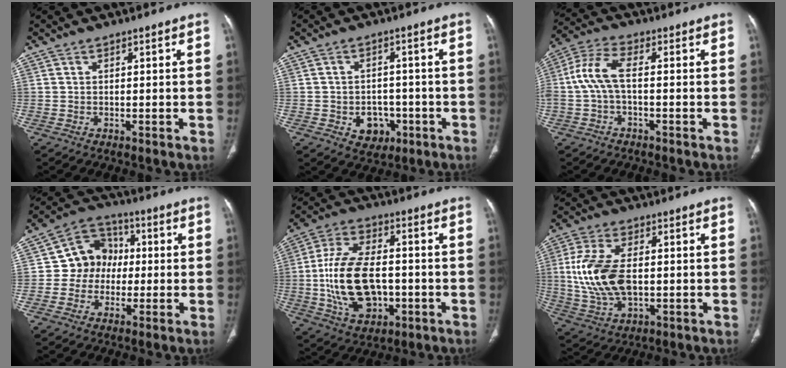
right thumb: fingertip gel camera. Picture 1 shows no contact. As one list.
[{"total": 6.2, "force": [-2.2, 5.0, 3.0], "torque": [-0.015, 0.018, -0.021]}, {"total": 7.7, "force": [-0.6, 3.2, 7.0], "torque": [-0.168, 0.028, -0.019]}, {"total": 9.5, "force": [-0.4, 8.6, 4.1], "torque": [-0.023, 0.025, -0.020]}, {"total": 17.3, "force": [-2.0, 10.4, 13.6], "torque": [-0.249, 0.013, -0.025]}, {"total": 13.6, "force": [0.4, 7.5, 11.3], "torque": [-0.241, -0.002, 0.012]}]